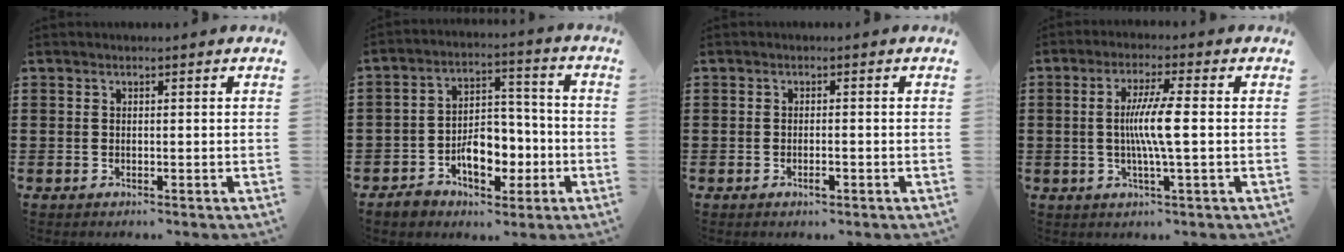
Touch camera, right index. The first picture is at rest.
{"total": 8.3, "force": [-3.3, 6.0, 4.8], "torque": [-0.057, 0.019, -0.057]}
{"total": 1.5, "force": [-0.8, 0.4, 1.2], "torque": [-0.024, -0.002, -0.013]}
{"total": 6.7, "force": [-0.2, 0.1, 6.7], "torque": [-0.126, -0.008, -0.010]}